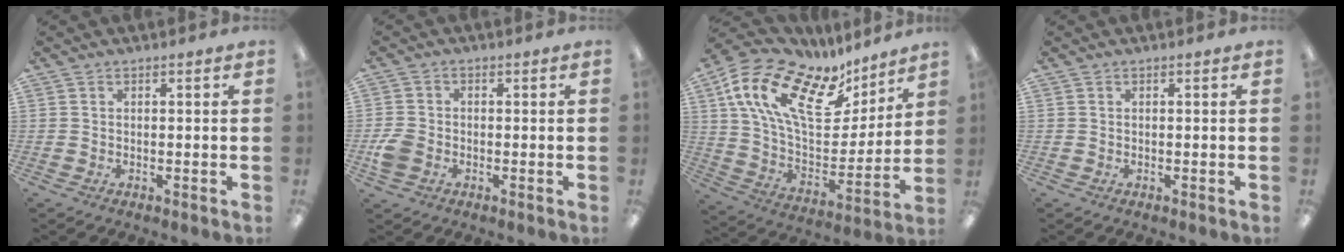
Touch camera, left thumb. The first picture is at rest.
{"total": 5.2, "force": [-1.6, 4.1, 2.8], "torque": [-0.040, 0.011, -0.028]}
{"total": 22.8, "force": [12.2, 11.5, 15.4], "torque": [-0.284, -0.056, 0.218]}
{"total": 0.0}